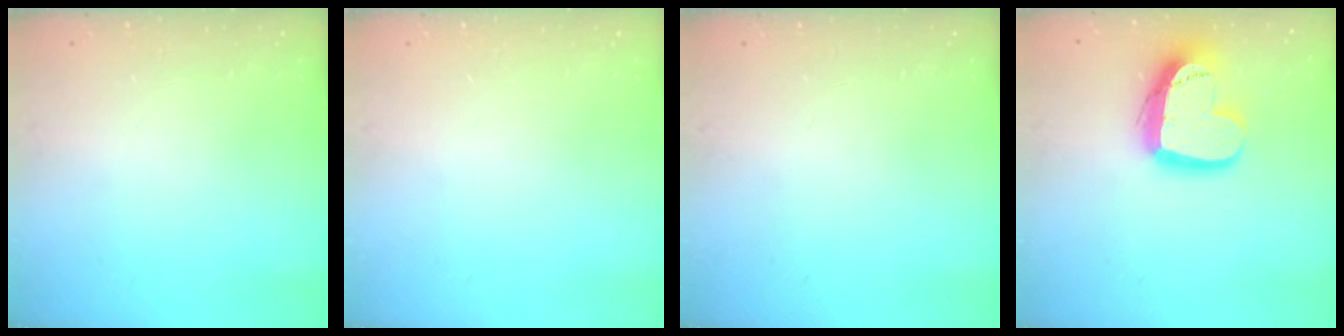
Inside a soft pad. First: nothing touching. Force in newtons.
{"total": 0.0}
{"total": 0.0}
{"total": 19.0, "press": 18.9, "slide": 1.6}